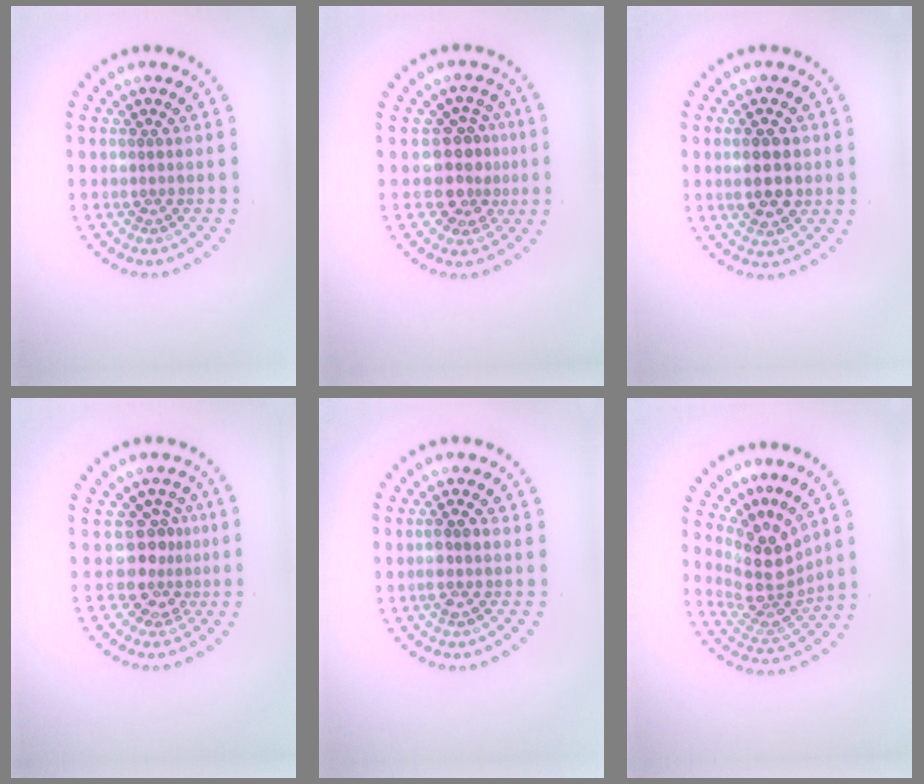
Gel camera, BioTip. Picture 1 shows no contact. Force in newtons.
{"total": 3.6, "press": 3.1, "slide": 1.9}
{"total": 3.4, "press": 3.4, "slide": 0.1}
{"total": 3.0, "press": 2.2, "slide": 2.1}
{"total": 1.9, "press": 1.8, "slide": 0.6}
{"total": 4.4, "press": 3.3, "slide": 3.0}